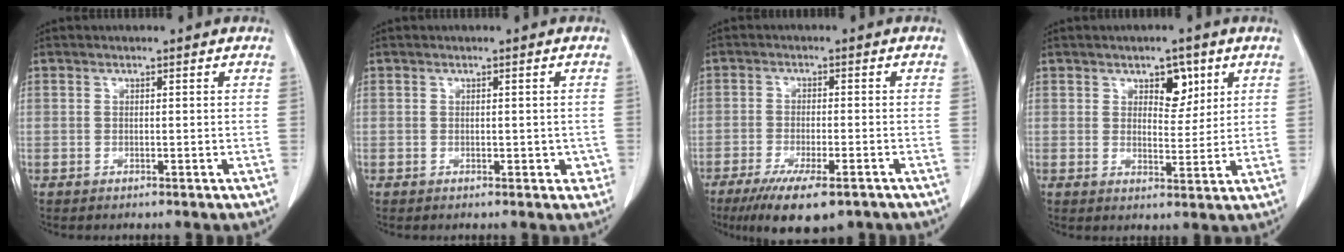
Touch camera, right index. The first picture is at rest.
{"total": 2.1, "force": [-0.5, 1.4, 1.5], "torque": [-0.007, 0.006, -0.004]}
{"total": 10.6, "force": [-7.3, 2.3, 7.3], "torque": [-0.113, -0.021, -0.110]}
{"total": 4.7, "force": [2.4, 2.6, 3.1], "torque": [-0.038, 0.002, 0.037]}